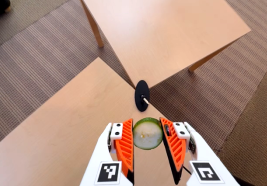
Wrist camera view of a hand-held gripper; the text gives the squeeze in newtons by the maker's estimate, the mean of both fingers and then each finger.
{"total": 11.6, "left": 12.3, "right": 10.8}